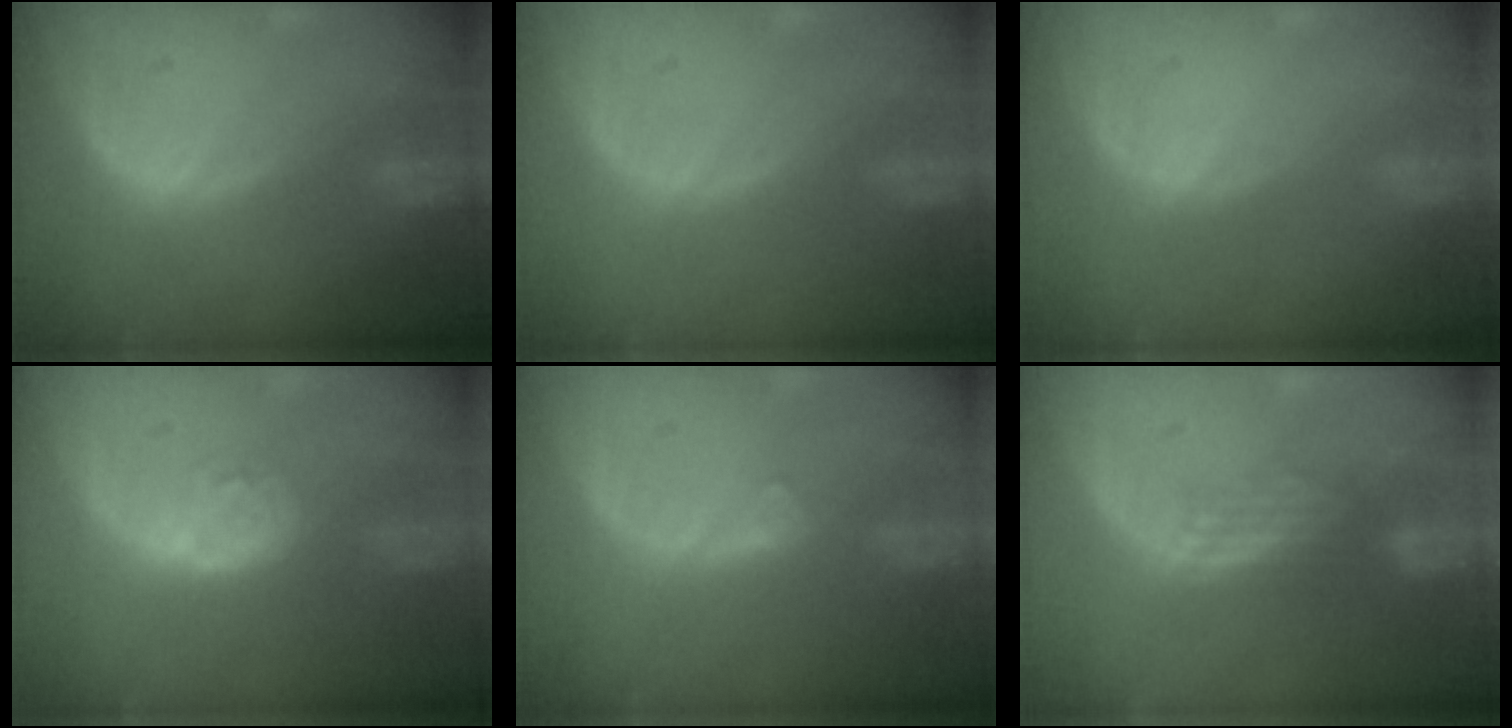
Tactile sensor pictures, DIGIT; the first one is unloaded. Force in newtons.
{"total": 0.0}
{"total": 0.0}
{"total": 3.7, "press": 3.6, "slide": 1.0}
{"total": 1.2, "press": 1.2, "slide": 0.3}
{"total": 2.8, "press": 2.7, "slide": 0.6}